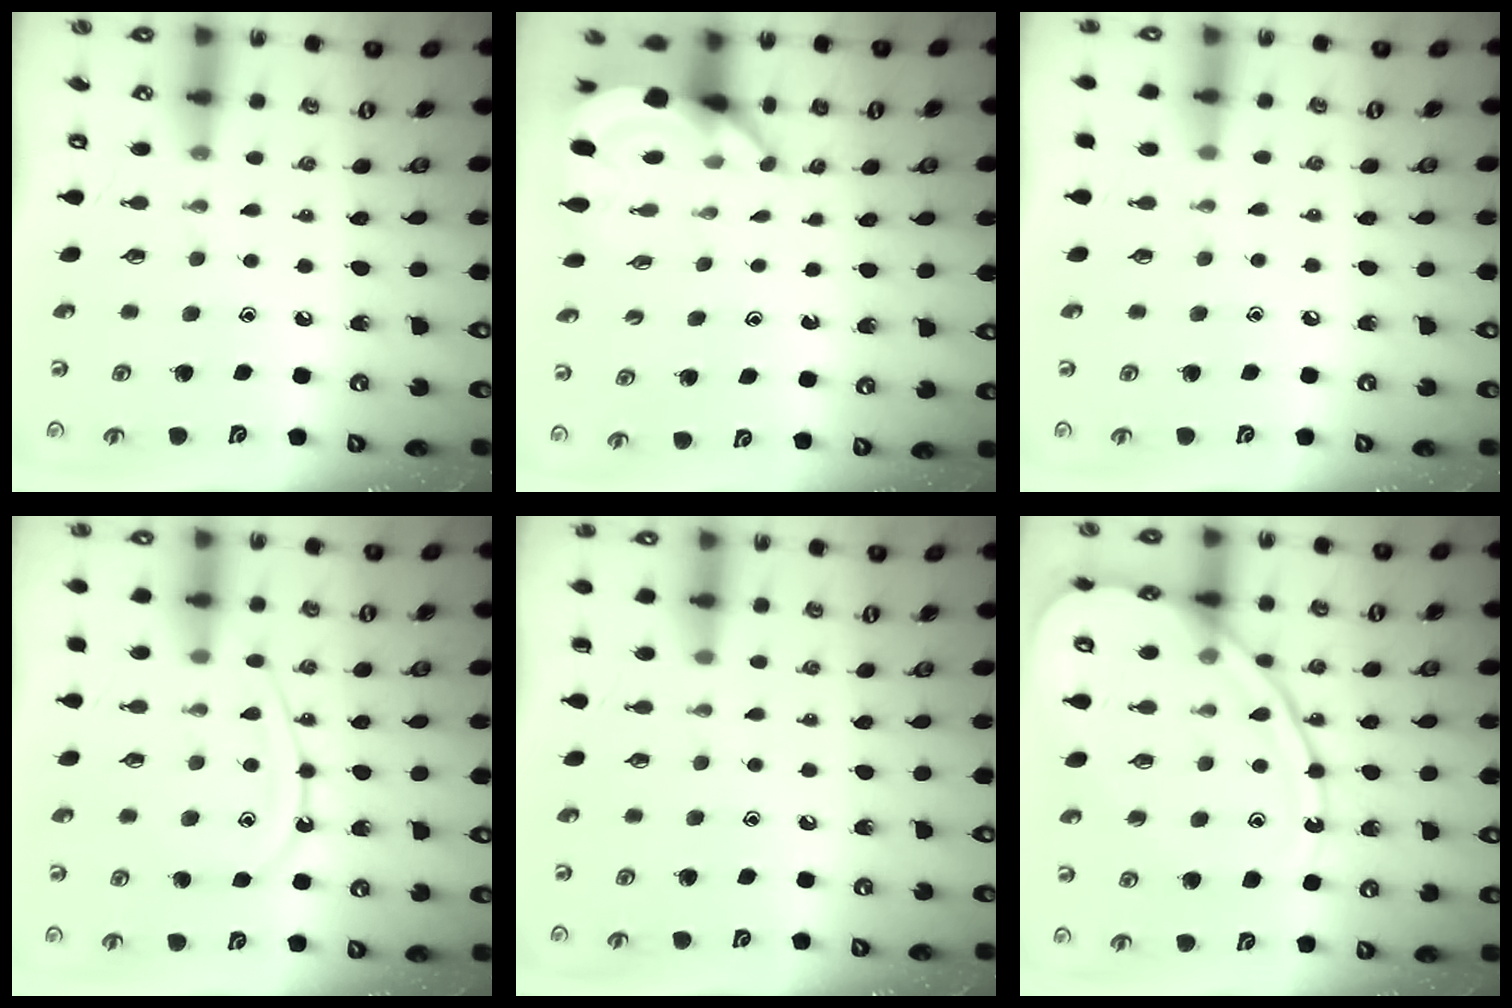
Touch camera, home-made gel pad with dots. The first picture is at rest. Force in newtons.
{"total": 5.3, "press": 5.2, "slide": 0.5}
{"total": 2.5, "press": 2.5, "slide": 0.4}
{"total": 11.1, "press": 11.1, "slide": 1.2}
{"total": 0.0}
{"total": 16.5, "press": 16.4, "slide": 1.5}